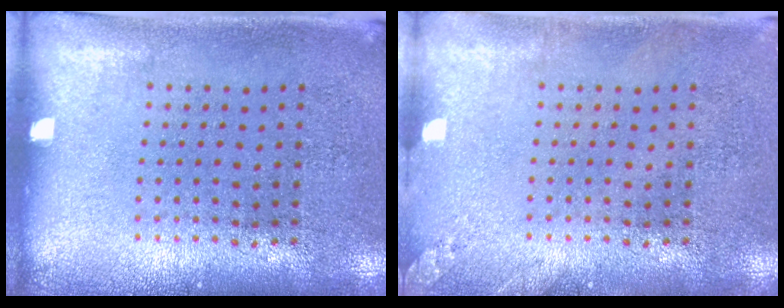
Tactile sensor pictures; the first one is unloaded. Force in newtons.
{"total": 1.0, "press": 1.0, "slide": 0.1}